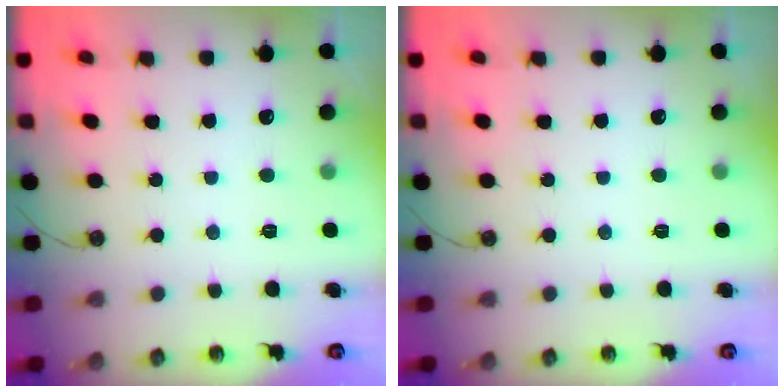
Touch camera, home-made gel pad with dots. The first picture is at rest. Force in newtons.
{"total": 0.0}